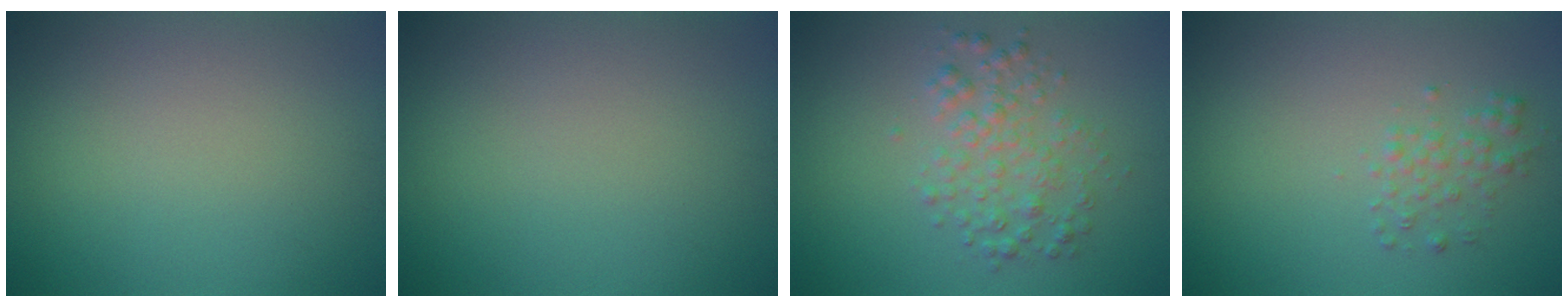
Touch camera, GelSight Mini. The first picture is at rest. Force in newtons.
{"total": 0.0}
{"total": 3.0, "press": 3.0, "slide": 0.1}
{"total": 1.5, "press": 1.5, "slide": 0.1}